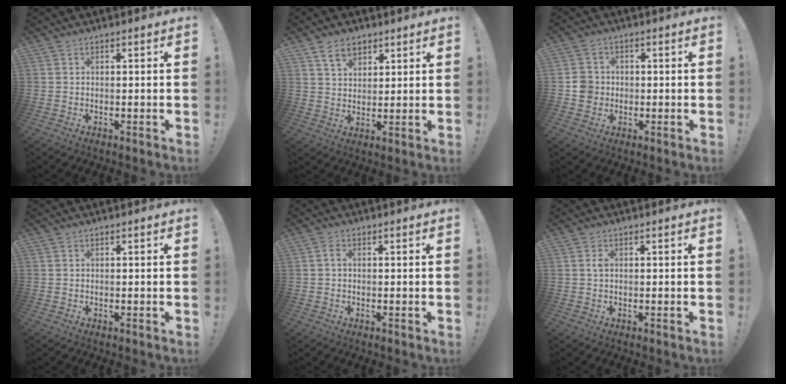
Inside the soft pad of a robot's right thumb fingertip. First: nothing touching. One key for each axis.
{"total": 7.3, "fx": 4.4, "fy": 4.7, "fz": 3.5, "tx": -0.054, "ty": -0.014, "tz": 0.082}
{"total": 5.7, "fx": -0.7, "fy": 5.3, "fz": 1.9, "tx": -0.024, "ty": 0.010, "tz": -0.010}
{"total": 0.0}
{"total": 1.4, "fx": -0.1, "fy": 1.1, "fz": 0.9, "tx": -0.020, "ty": 0.005, "tz": -0.002}
{"total": 1.2, "fx": 0.2, "fy": 0.7, "fz": 0.9, "tx": -0.021, "ty": 0.005, "tz": 0.003}